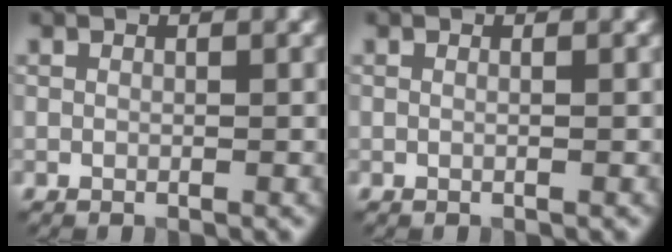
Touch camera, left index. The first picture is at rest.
{"total": 0.6, "force": [0.2, 0.2, 0.5], "torque": [-0.008, -0.002, -0.006]}